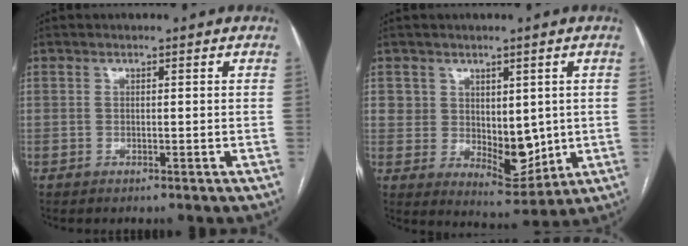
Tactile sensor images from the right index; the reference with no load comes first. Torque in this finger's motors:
{"motor_torque": [0.55, 0.11, 0.25, 0.05]}